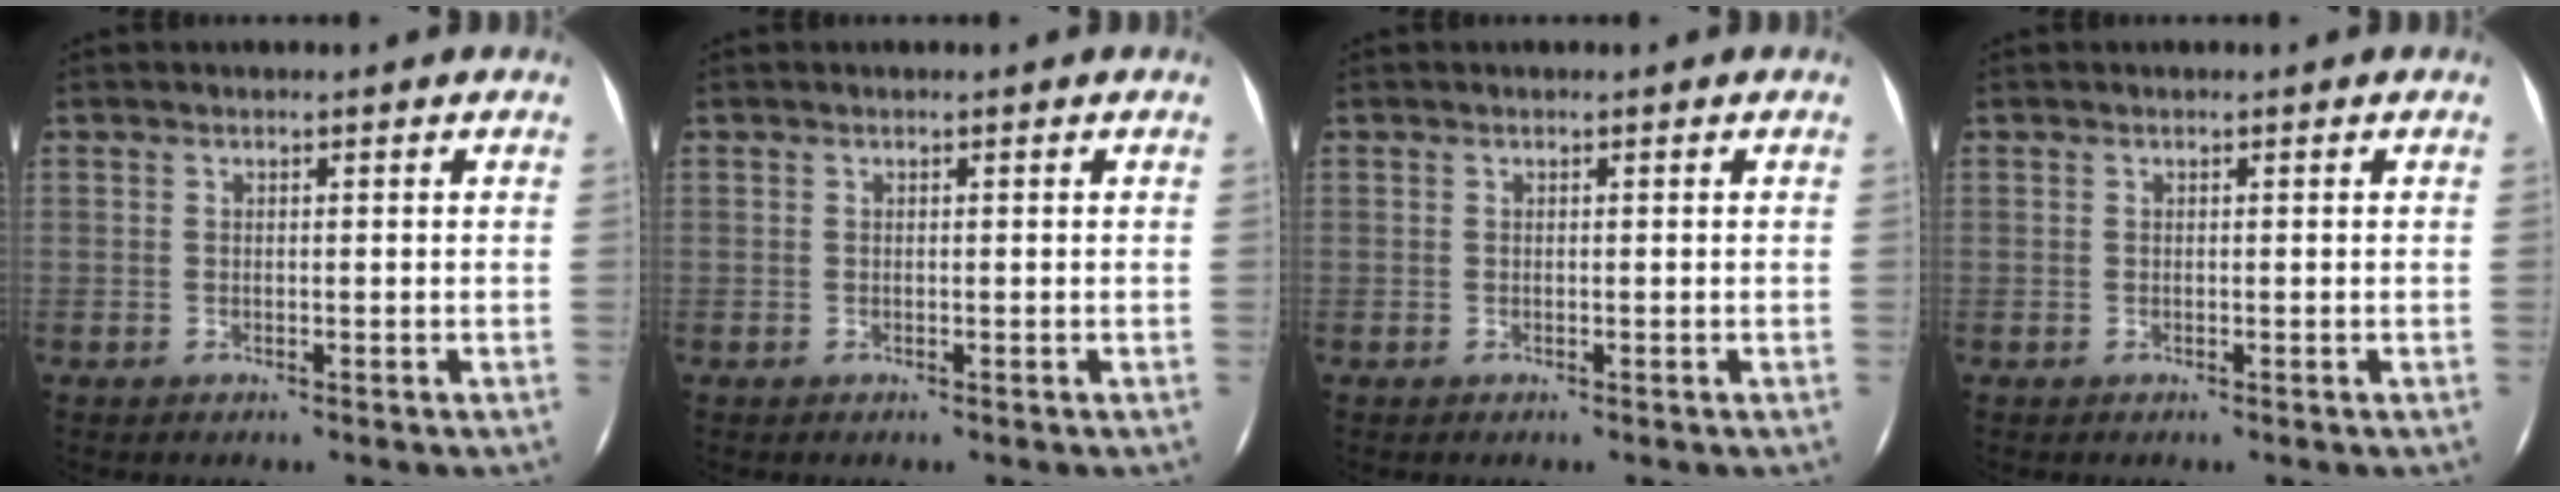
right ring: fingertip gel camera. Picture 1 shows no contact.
{"total": 0.0}
{"total": 0.0}
{"total": 0.0}